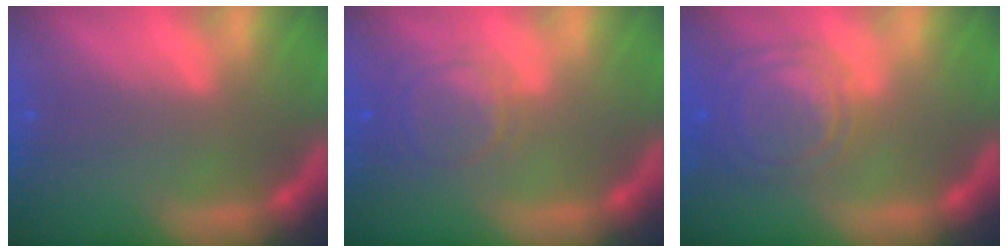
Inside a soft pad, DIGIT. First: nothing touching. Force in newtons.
{"total": 4.5}
{"total": 7.0}